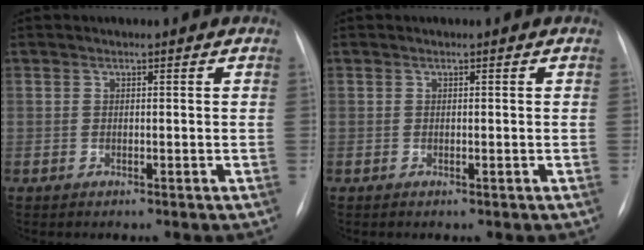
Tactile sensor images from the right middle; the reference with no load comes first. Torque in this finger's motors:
{"motor_torque": [-0.19, -0.02, 0.03, 0.02]}